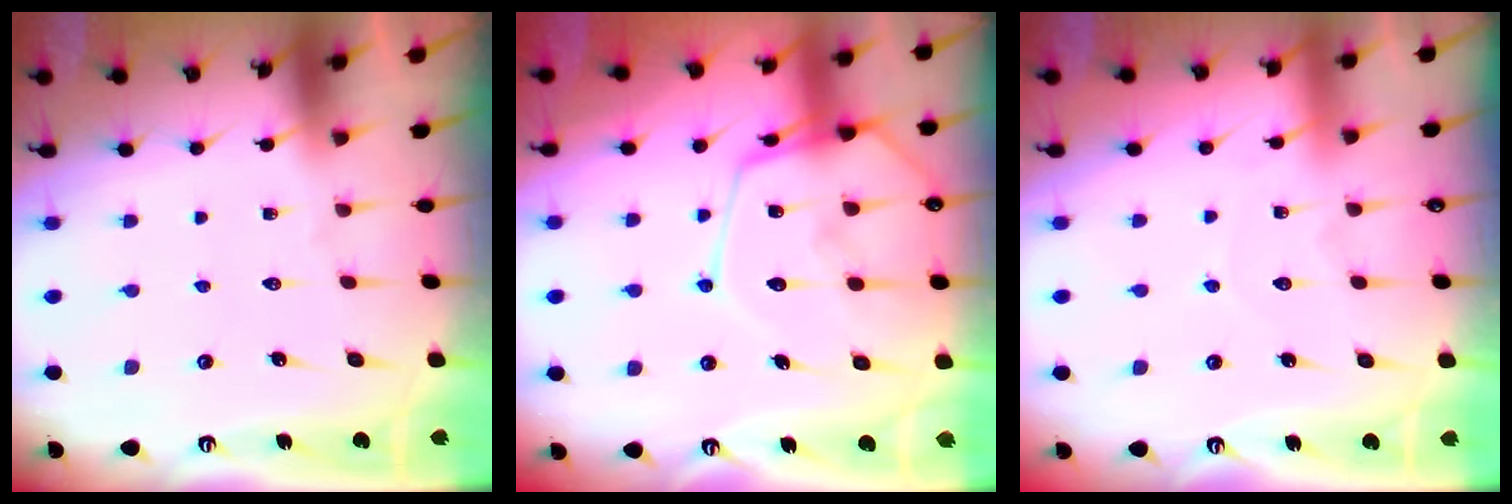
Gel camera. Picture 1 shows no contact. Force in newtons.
{"total": 14.6, "press": 14.6, "slide": 1.3}
{"total": 2.6, "press": 2.6, "slide": 0.3}